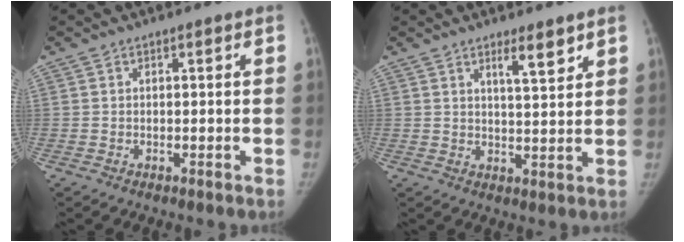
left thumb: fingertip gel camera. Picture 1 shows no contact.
{"total": 4.9, "force": [3.2, 1.0, 3.5], "torque": [-0.048, -0.026, 0.053]}